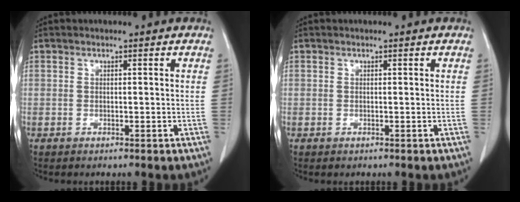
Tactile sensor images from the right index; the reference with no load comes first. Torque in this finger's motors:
{"motor_torque": [0.01, -0.07, 0.00, 0.00]}